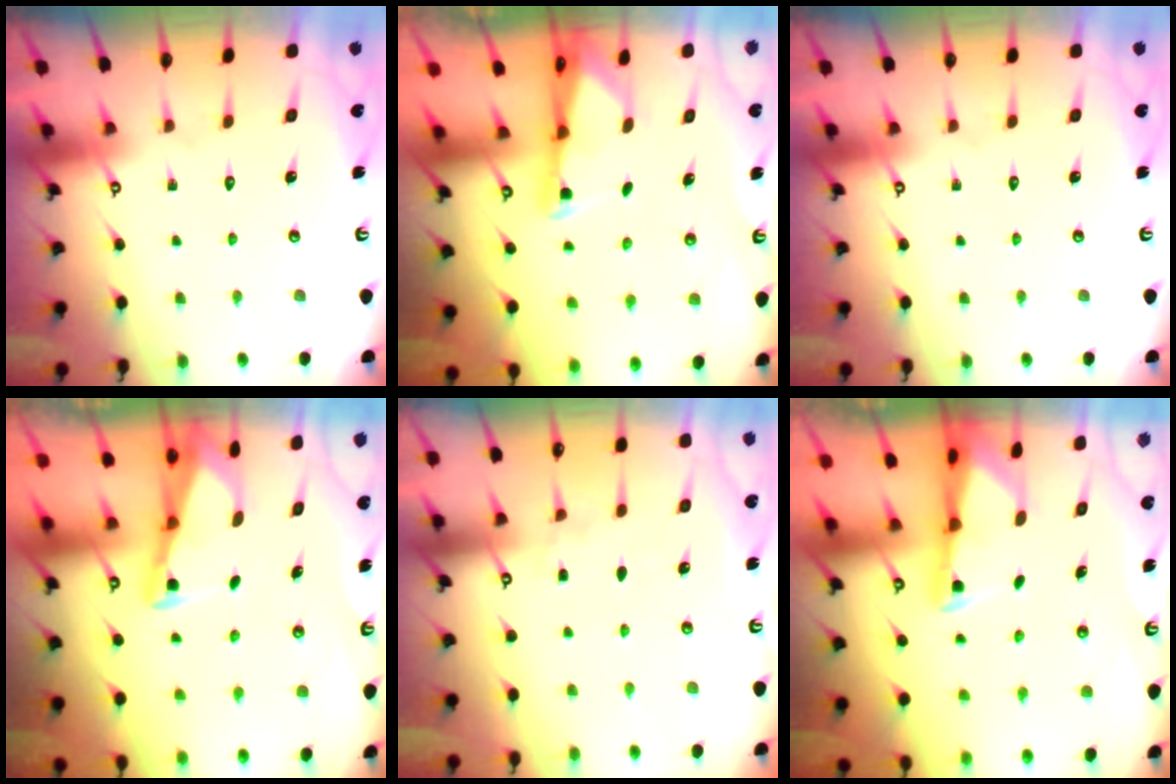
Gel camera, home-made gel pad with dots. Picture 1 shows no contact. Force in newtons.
{"total": 2.0, "press": 2.0, "slide": 0.3}
{"total": 0.0}
{"total": 3.0, "press": 3.0, "slide": 0.3}
{"total": 3.6, "press": 3.5, "slide": 0.5}
{"total": 2.2, "press": 2.2, "slide": 0.5}